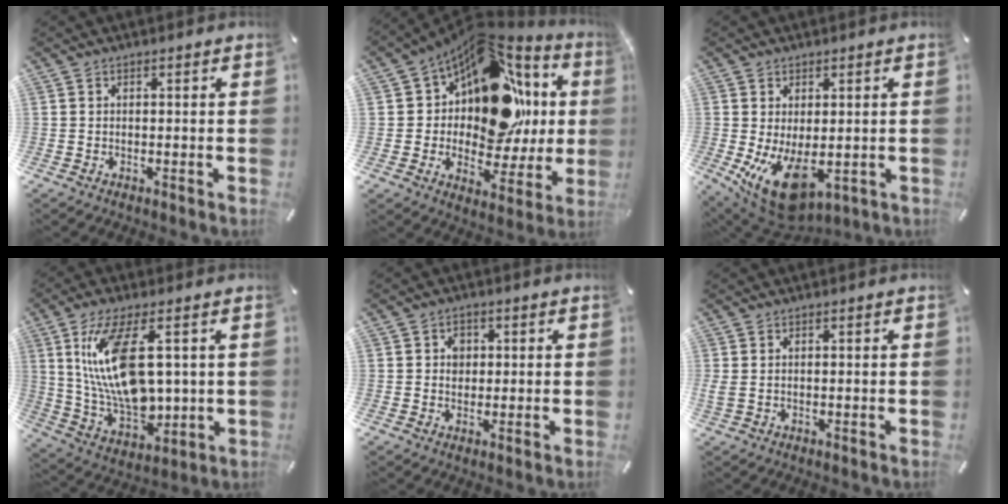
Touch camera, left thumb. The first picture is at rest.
{"total": 16.5, "force": [5.9, 10.7, 11.0], "torque": [-0.161, -0.063, 0.098]}
{"total": 12.0, "force": [-2.5, 6.6, 9.7], "torque": [-0.166, -0.001, -0.028]}
{"total": 17.0, "force": [4.8, 7.8, 14.4], "torque": [-0.312, -0.021, 0.075]}
{"total": 3.1, "force": [0.4, 2.8, 1.3], "torque": [-0.005, -0.003, -0.002]}
{"total": 1.3, "force": [0.4, 0.7, 1.0], "torque": [-0.021, 0.002, 0.007]}